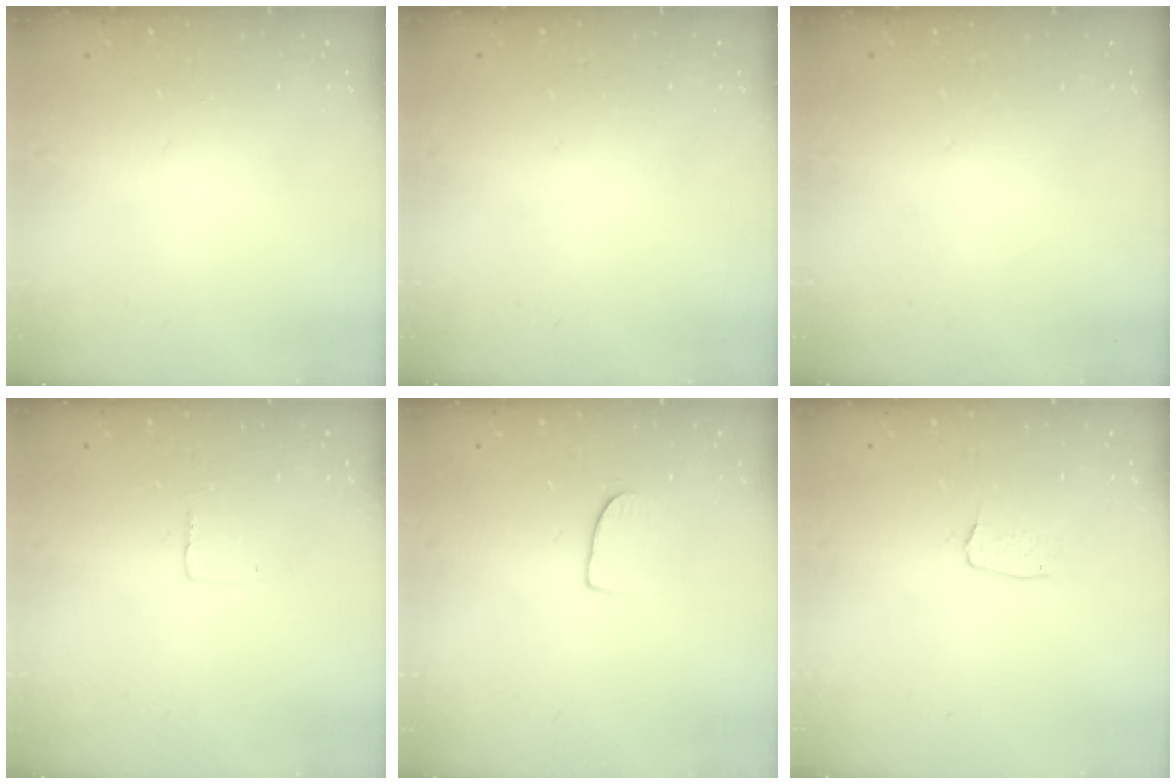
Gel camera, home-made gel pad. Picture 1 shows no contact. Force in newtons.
{"total": 0.0}
{"total": 0.0}
{"total": 1.9, "press": 1.9, "slide": 0.1}
{"total": 6.1, "press": 6.1, "slide": 0.4}
{"total": 3.0, "press": 3.0, "slide": 0.2}